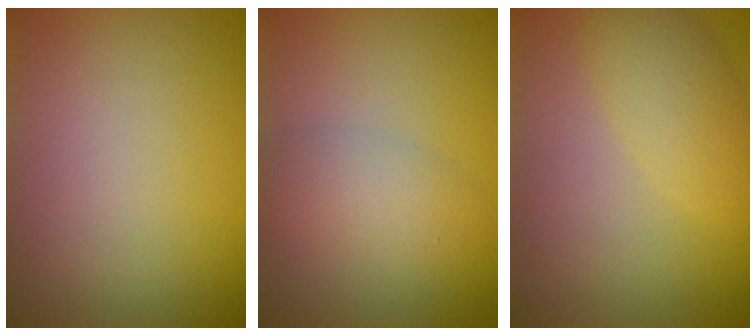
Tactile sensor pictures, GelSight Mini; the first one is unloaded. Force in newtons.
{"total": 2.8, "press": 2.8, "slide": 0.1}
{"total": 3.1, "press": 3.1, "slide": 0.2}